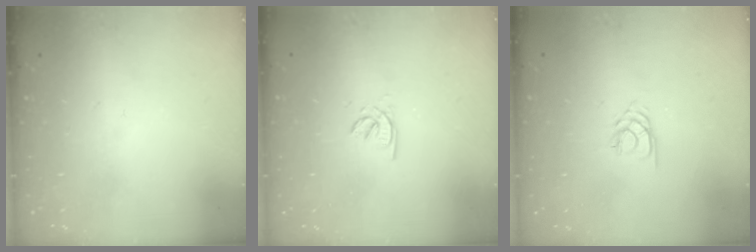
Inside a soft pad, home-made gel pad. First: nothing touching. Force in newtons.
{"total": 1.9, "press": 1.8, "slide": 0.4}
{"total": 2.1, "press": 2.0, "slide": 0.3}